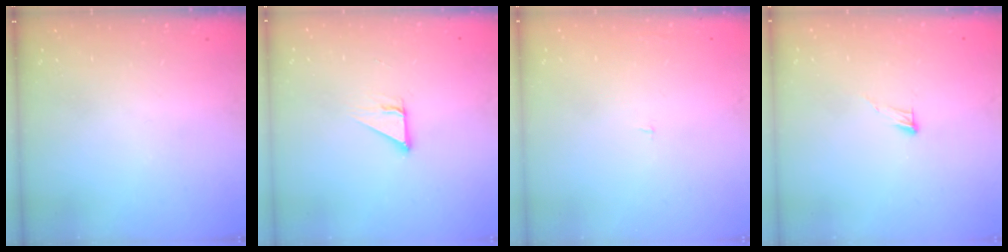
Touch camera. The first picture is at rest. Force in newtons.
{"total": 3.6, "press": 3.6, "slide": 0.1}
{"total": 1.2, "press": 1.2, "slide": 0.1}
{"total": 3.7, "press": 3.7, "slide": 0.3}